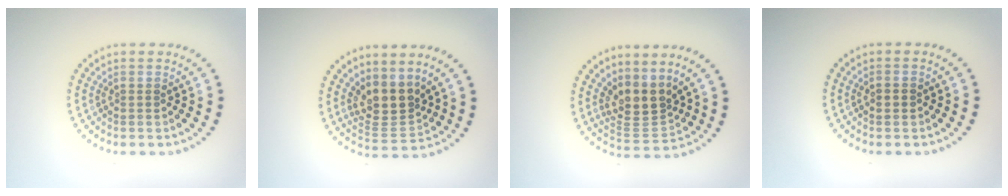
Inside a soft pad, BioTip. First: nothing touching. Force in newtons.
{"total": 3.6, "press": 2.6, "slide": 2.5}
{"total": 3.5, "press": 2.6, "slide": 2.4}
{"total": 1.2, "press": 1.2, "slide": 0.2}